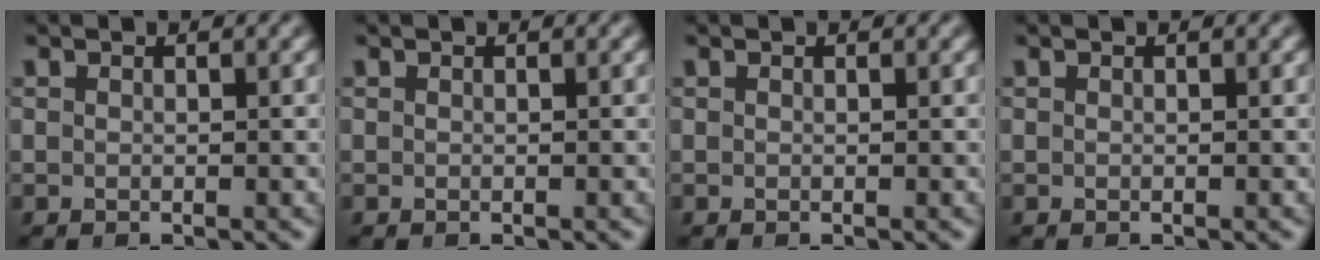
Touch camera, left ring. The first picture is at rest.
{"total": 0.0}
{"total": 0.0}
{"total": 0.0}